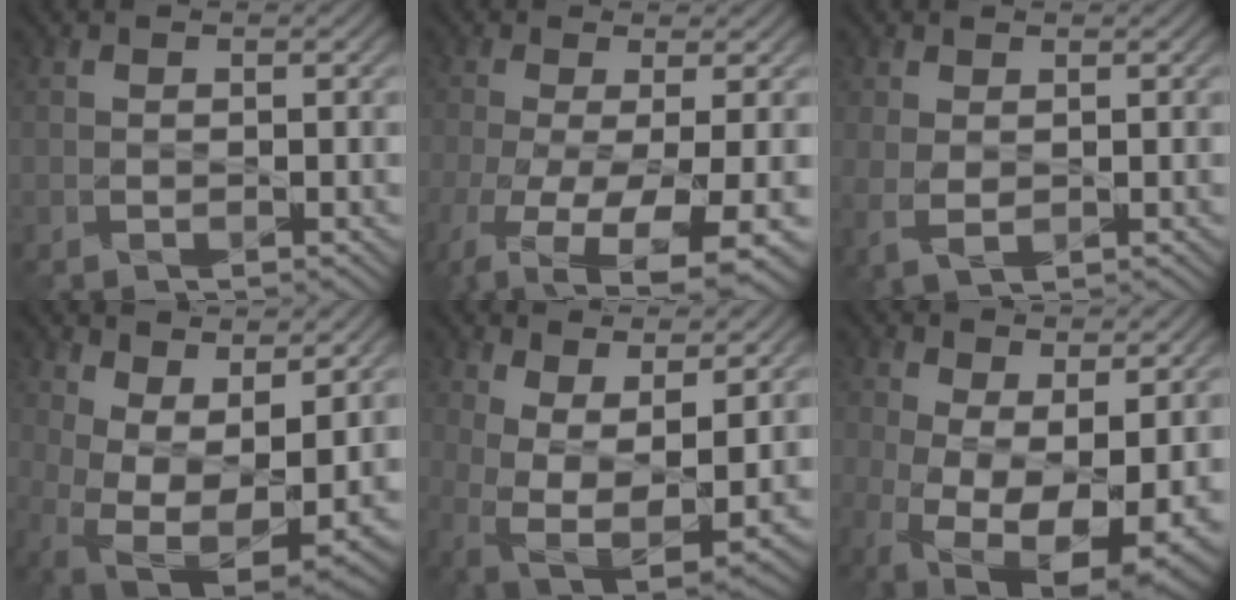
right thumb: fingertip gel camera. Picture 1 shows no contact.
{"total": 10.3, "force": [-4.2, 3.3, 8.8], "torque": [-0.176, -0.031, -0.063]}
{"total": 2.9, "force": [0.2, 1.7, 2.3], "torque": [-0.066, -0.006, 0.007]}
{"total": 11.8, "force": [4.0, 5.9, 9.4], "torque": [-0.182, -0.014, 0.088]}
{"total": 9.3, "force": [2.8, 4.2, 7.8], "torque": [-0.164, -0.013, 0.060]}
{"total": 14.4, "force": [-2.0, 7.3, 12.2], "torque": [-0.223, -0.046, 0.004]}